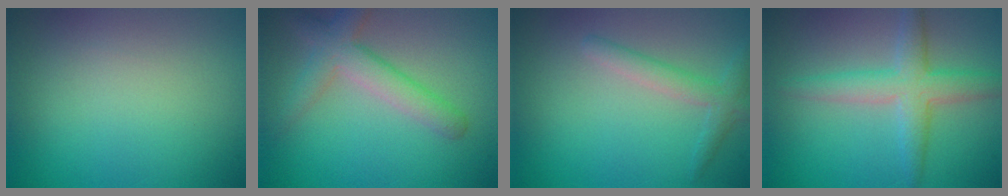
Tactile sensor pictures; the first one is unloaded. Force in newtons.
{"total": 3.8, "press": 3.8, "slide": 0.2}
{"total": 2.1, "press": 2.1, "slide": 0.1}
{"total": 4.0, "press": 4.0, "slide": 0.1}